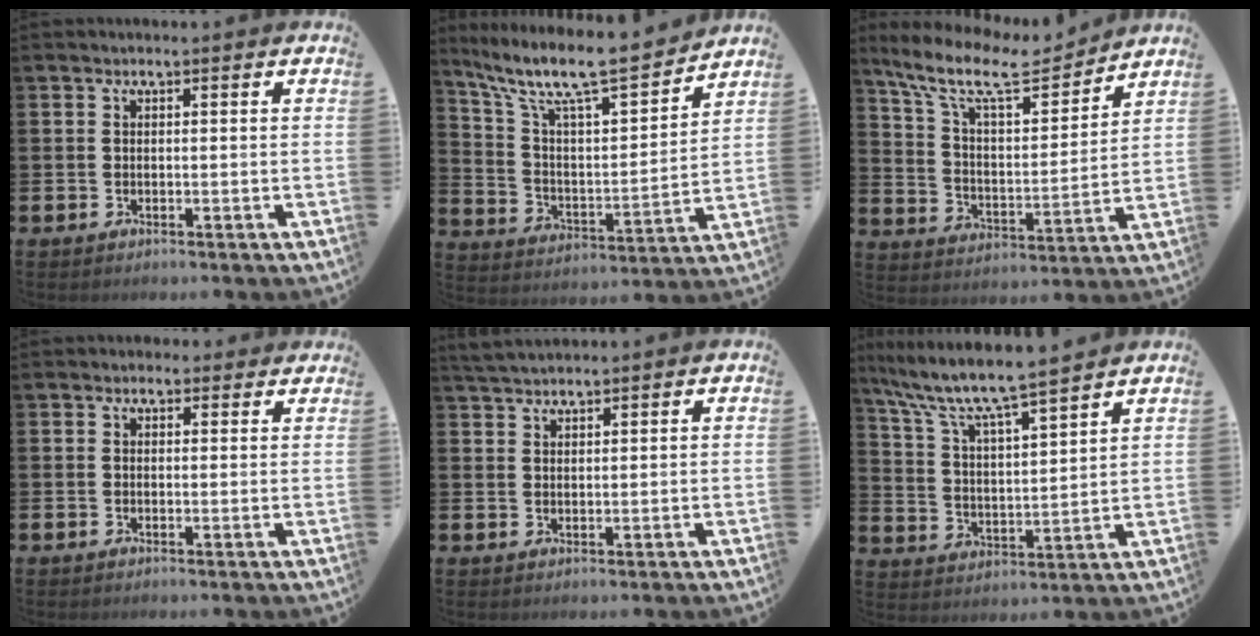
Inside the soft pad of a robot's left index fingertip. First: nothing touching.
{"total": 10.6, "force": [9.3, 1.5, 4.9], "torque": [-0.127, -0.068, 0.155]}
{"total": 11.2, "force": [9.6, 2.8, 4.9], "torque": [-0.129, -0.057, 0.165]}
{"total": 1.4, "force": [1.1, 0.8, 0.1], "torque": [0.008, 0.004, 0.018]}
{"total": 2.7, "force": [2.7, 0.4, 0.5], "torque": [-0.014, -0.006, 0.049]}
{"total": 8.2, "force": [7.5, 0.5, 3.2], "torque": [-0.097, -0.051, 0.126]}